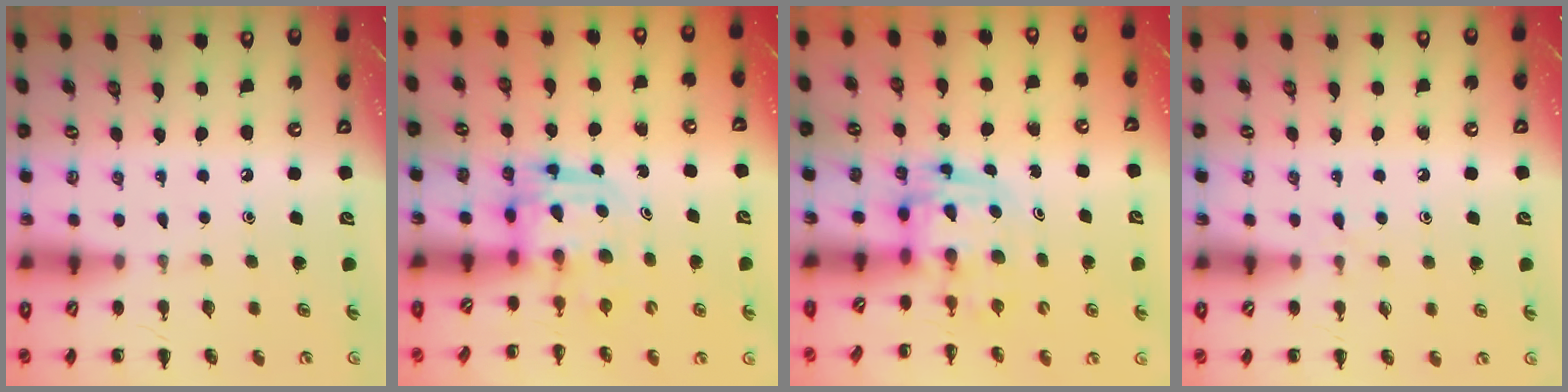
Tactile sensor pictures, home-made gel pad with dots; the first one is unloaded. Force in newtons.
{"total": 3.2, "press": 3.2, "slide": 0.3}
{"total": 2.9, "press": 2.9, "slide": 0.5}
{"total": 3.7, "press": 3.4, "slide": 1.5}